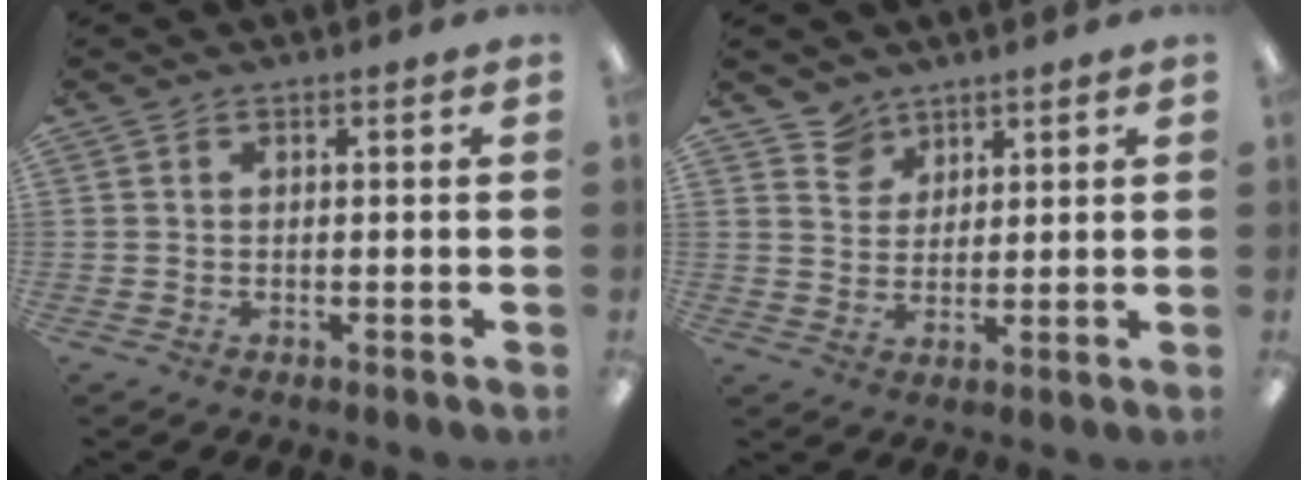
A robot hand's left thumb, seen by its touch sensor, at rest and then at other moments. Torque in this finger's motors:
{"motor_torque": [0.03, -0.10, -0.06, 0.01, 0.03]}